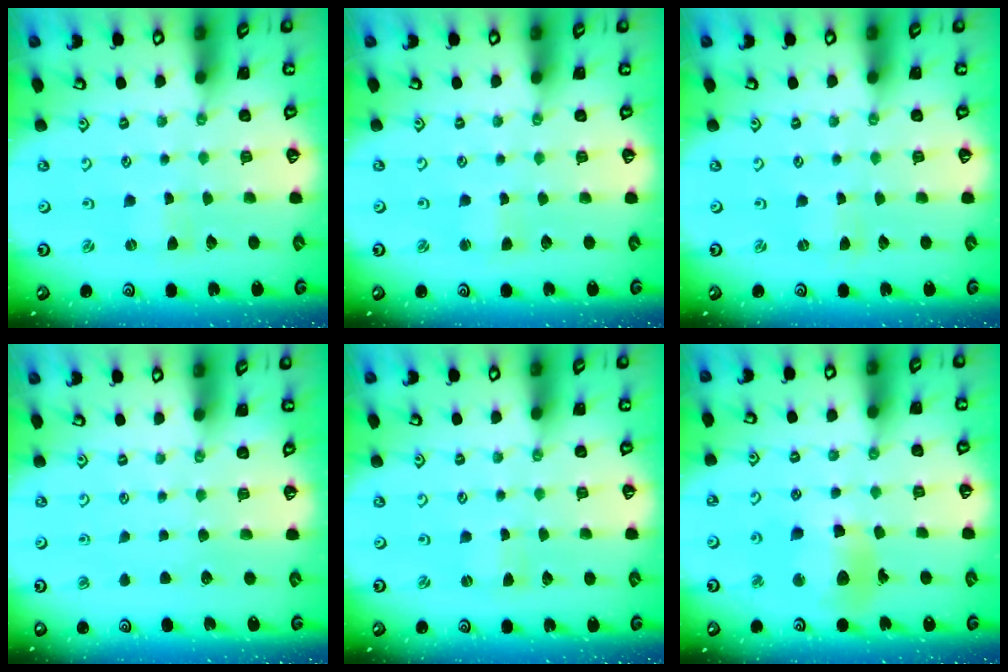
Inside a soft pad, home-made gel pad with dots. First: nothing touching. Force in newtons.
{"total": 1.9, "press": 1.9, "slide": 0.4}
{"total": 0.0}
{"total": 0.0}
{"total": 0.0}
{"total": 12.6, "press": 12.5, "slide": 1.8}